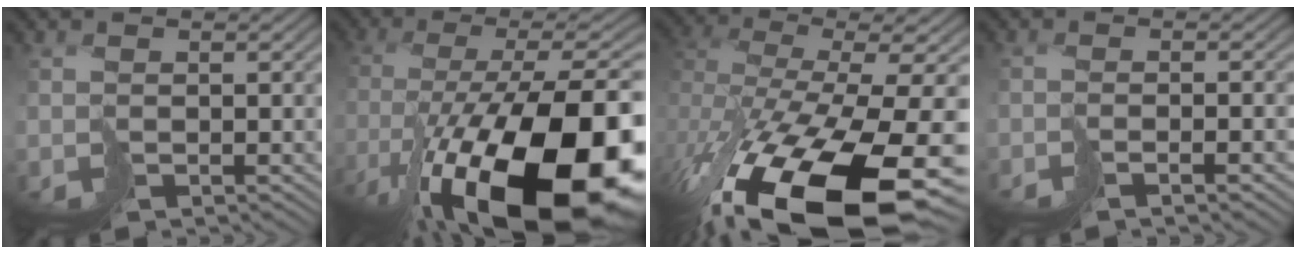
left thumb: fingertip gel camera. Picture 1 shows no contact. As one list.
[{"total": 20.8, "force": [-10.4, 6.6, 16.8], "torque": [-0.269, -0.032, -0.155]}, {"total": 16.8, "force": [-8.3, 6.8, 13.0], "torque": [-0.258, -0.080, -0.092]}, {"total": 2.1, "force": [-1.5, -0.5, 1.4], "torque": [-0.014, 0.002, -0.030]}]